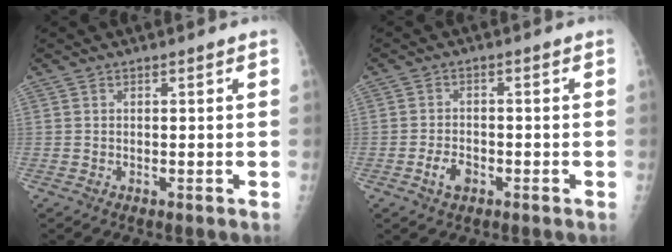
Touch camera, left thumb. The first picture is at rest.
{"total": 3.6, "force": [-1.7, 2.3, 2.2], "torque": [-0.035, 0.010, -0.030]}